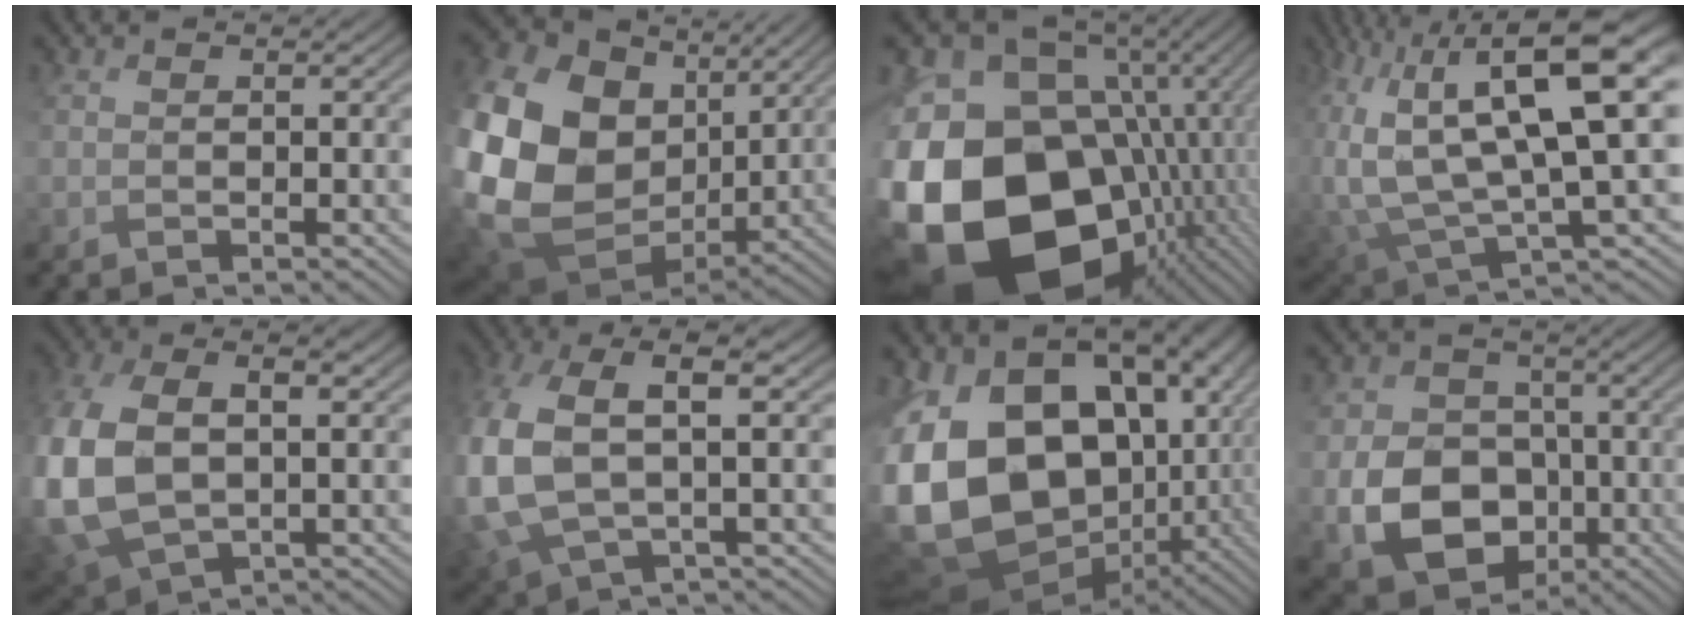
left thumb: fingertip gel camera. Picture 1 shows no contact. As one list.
[{"total": 21.2, "force": [2.9, 17.1, 12.1], "torque": [-0.333, -0.022, 0.091]}, {"total": 21.8, "force": [-3.5, 16.7, 13.5], "torque": [-0.327, -0.048, -0.020]}, {"total": 14.3, "force": [4.4, 6.3, 12.1], "torque": [-0.250, -0.013, 0.100]}, {"total": 13.0, "force": [0.9, 8.4, 9.9], "torque": [-0.271, -0.003, 0.029]}, {"total": 11.4, "force": [2.0, 5.7, 9.7], "torque": [-0.251, 0.001, 0.044]}, {"total": 18.9, "force": [-0.5, 14.8, 11.7], "torque": [-0.249, -0.030, 0.026]}, {"total": 9.3, "force": [-2.2, 8.0, 4.3], "torque": [-0.097, -0.015, -0.044]}]